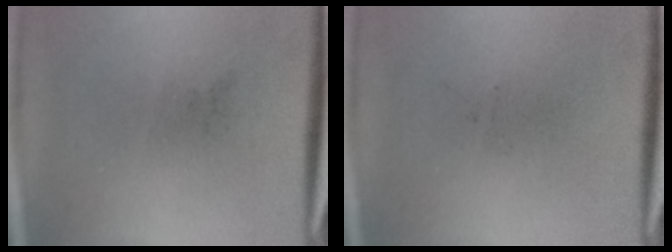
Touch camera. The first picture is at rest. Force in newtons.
{"total": 0.0}